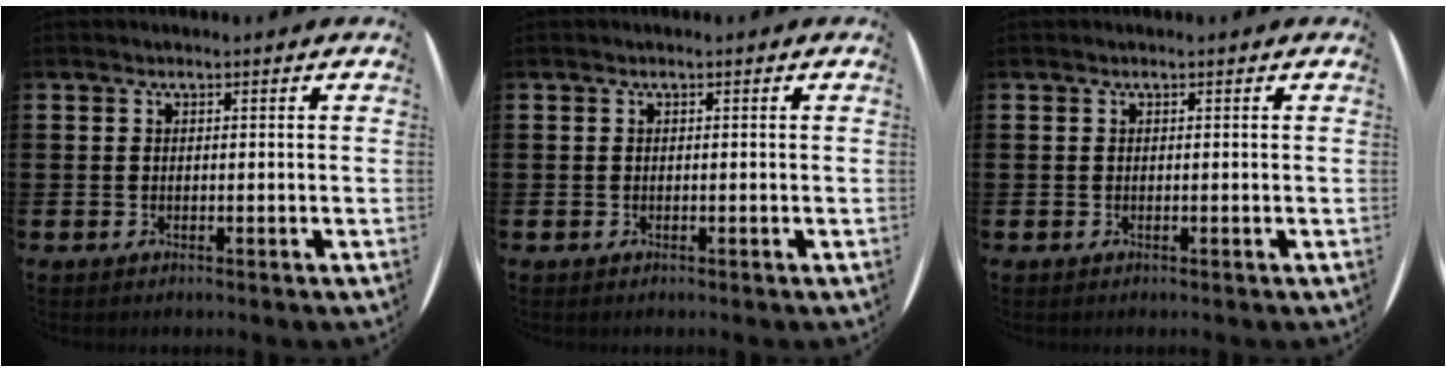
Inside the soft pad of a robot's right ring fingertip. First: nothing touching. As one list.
[{"total": 0.0}, {"total": 0.0}]